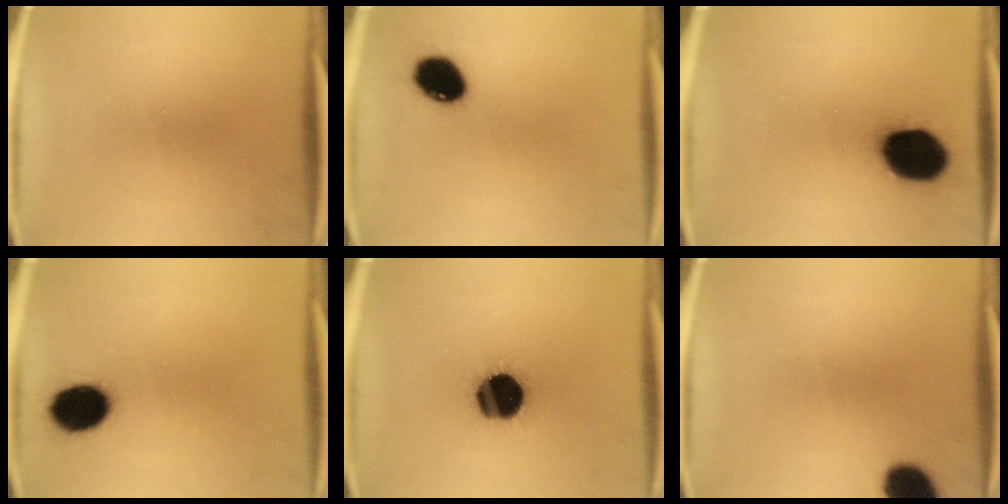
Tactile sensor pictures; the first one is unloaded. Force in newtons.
{"total": 9.7}
{"total": 16.9}
{"total": 11.0}
{"total": 18.5}
{"total": 8.4}